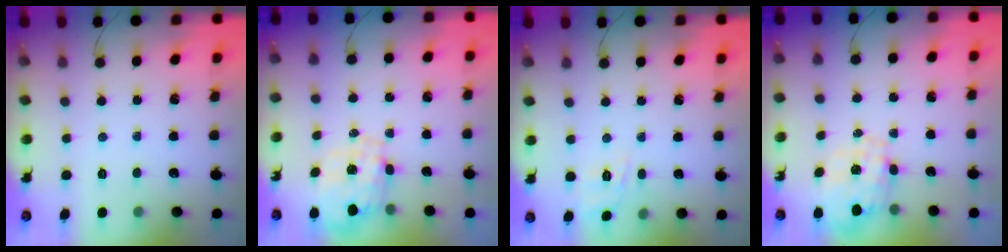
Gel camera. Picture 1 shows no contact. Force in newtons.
{"total": 1.3, "press": 1.2, "slide": 0.5}
{"total": 2.4, "press": 1.4, "slide": 2.0}
{"total": 1.0, "press": 0.9, "slide": 0.5}